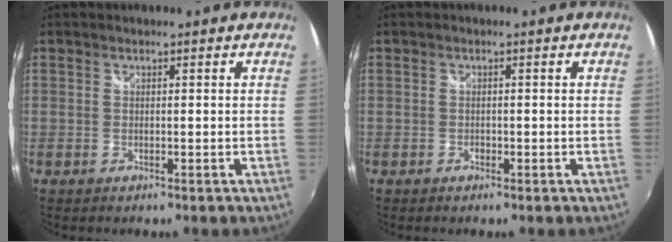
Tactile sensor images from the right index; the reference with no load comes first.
{"total": 0.6, "force": [-0.3, 0.5, 0.3], "torque": [-0.004, -0.001, -0.006]}